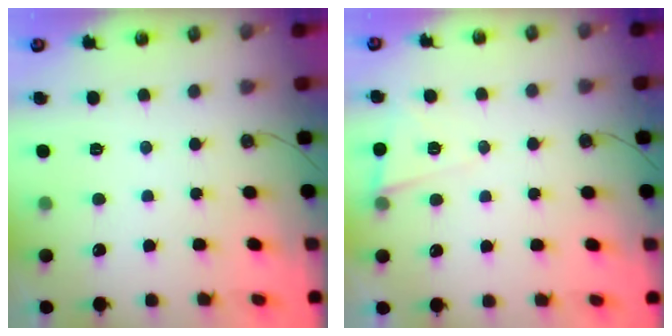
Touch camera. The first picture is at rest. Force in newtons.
{"total": 5.4, "press": 5.3, "slide": 1.4}